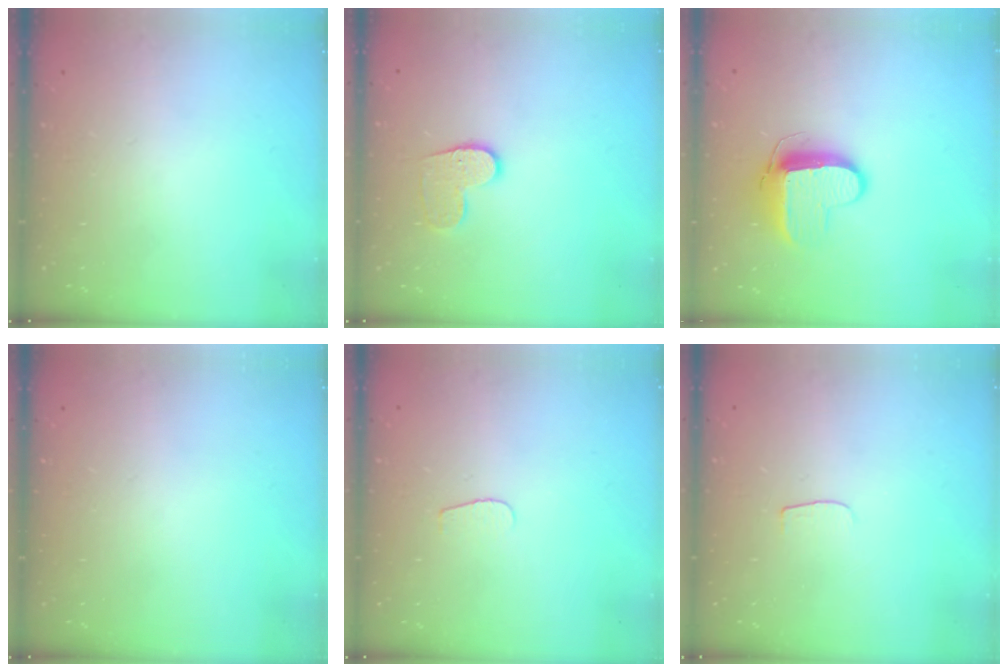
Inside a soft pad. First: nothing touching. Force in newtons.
{"total": 9.2, "press": 9.2, "slide": 0.3}
{"total": 10.2, "press": 10.1, "slide": 0.8}
{"total": 0.0}
{"total": 3.7, "press": 3.6, "slide": 0.4}
{"total": 3.0, "press": 3.0, "slide": 0.4}